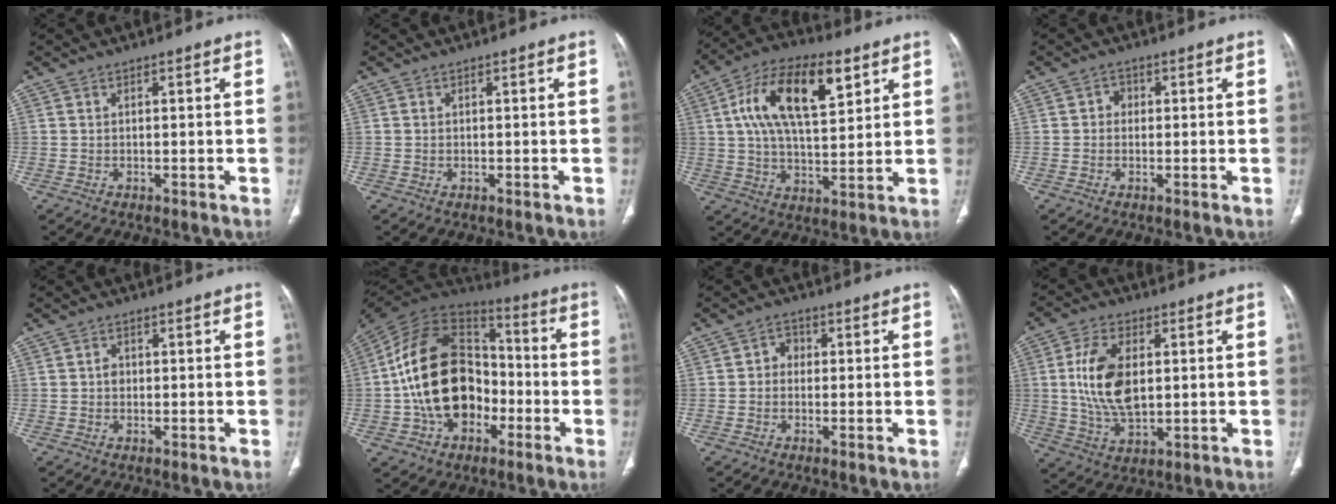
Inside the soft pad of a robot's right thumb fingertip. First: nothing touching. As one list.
[{"total": 0.0}, {"total": 17.8, "force": [6.6, 8.2, 14.3], "torque": [-0.235, -0.002, 0.112]}, {"total": 1.8, "force": [0.1, 1.6, 0.8], "torque": [0.001, 0.005, -0.006]}, {"total": 1.4, "force": [0.0, 1.2, 0.8], "torque": [-0.008, 0.004, -0.002]}, {"total": 22.0, "force": [-4.0, 15.4, 15.2], "torque": [-0.249, 0.042, -0.070]}, {"total": 2.5, "force": [-0.1, 2.1, 1.2], "torque": [-0.001, 0.009, -0.011]}, {"total": 12.6, "force": [1.4, 7.1, 10.3], "torque": [-0.195, -0.005, 0.032]}]